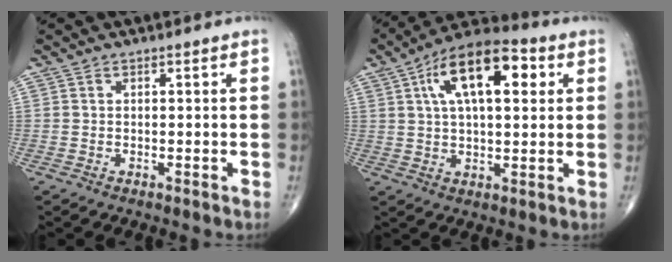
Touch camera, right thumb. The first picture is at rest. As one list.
[{"total": 16.0, "force": [5.1, 7.3, 13.3], "torque": [-0.203, 0.015, 0.076]}]